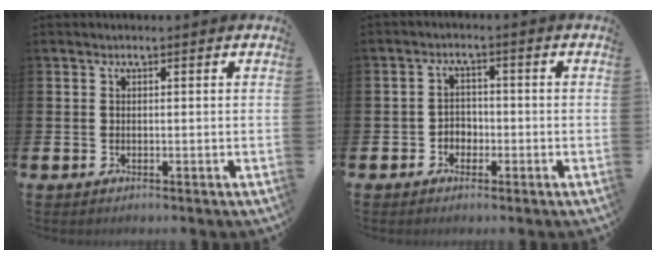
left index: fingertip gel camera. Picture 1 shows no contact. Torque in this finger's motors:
{"motor_torque": [0.51, 0.24, 0.04, 0.03]}